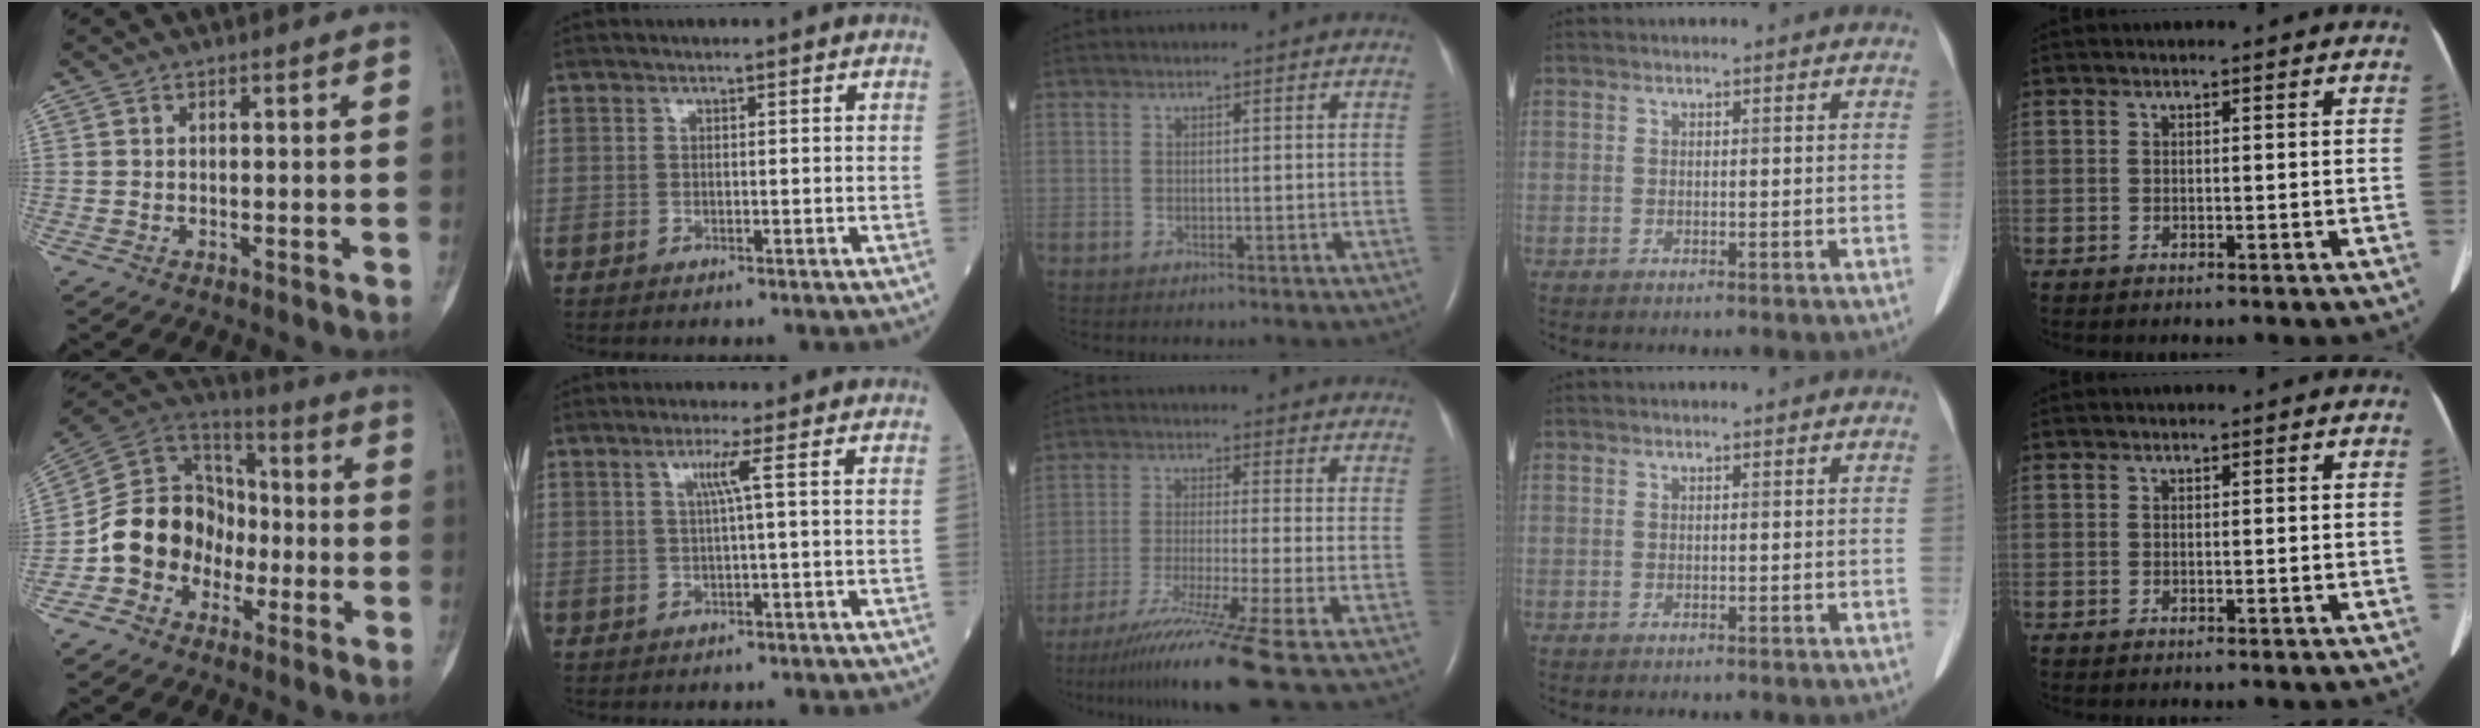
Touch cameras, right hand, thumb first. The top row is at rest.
{"thumb": {"total": 14.3, "force": [-4.7, 12.1, 5.9], "torque": [-0.070, 0.072, -0.094]}, "index": {"total": 2.6, "force": [0.6, -0.9, 2.3], "torque": [-0.049, -0.001, 0.015]}, "middle": {"total": 13.7, "force": [-10.2, -3.2, 8.5], "torque": [-0.150, -0.054, -0.167]}}